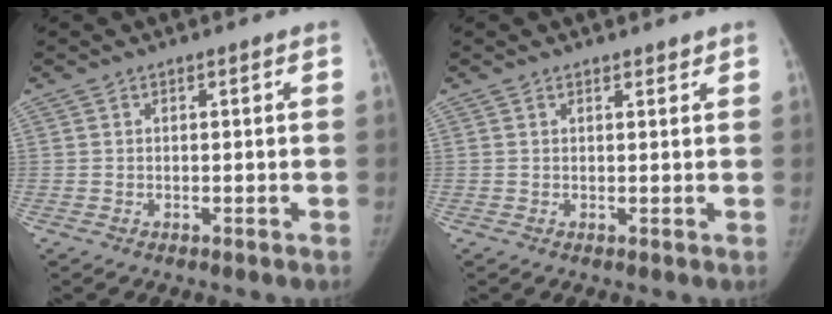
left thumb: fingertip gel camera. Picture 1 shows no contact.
{"total": 1.1, "force": [1.0, 0.4, 0.4], "torque": [-0.001, -0.005, 0.014]}